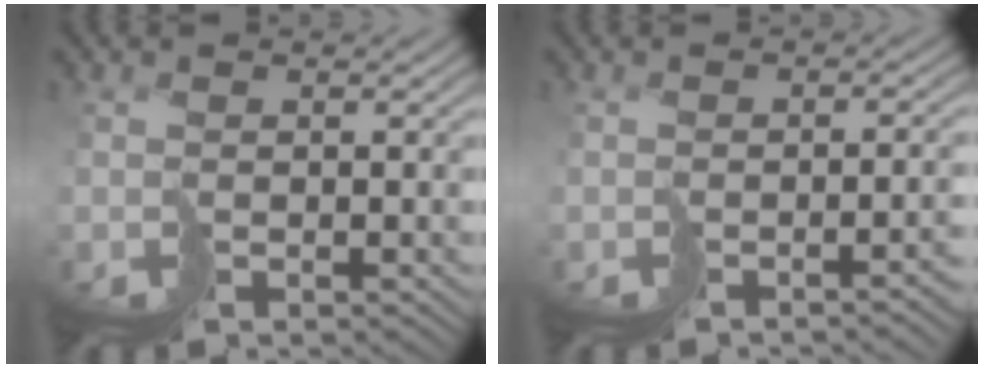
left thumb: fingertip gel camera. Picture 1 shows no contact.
{"total": 3.5, "force": [-2.8, 0.7, 2.0], "torque": [-0.017, -0.007, -0.038]}